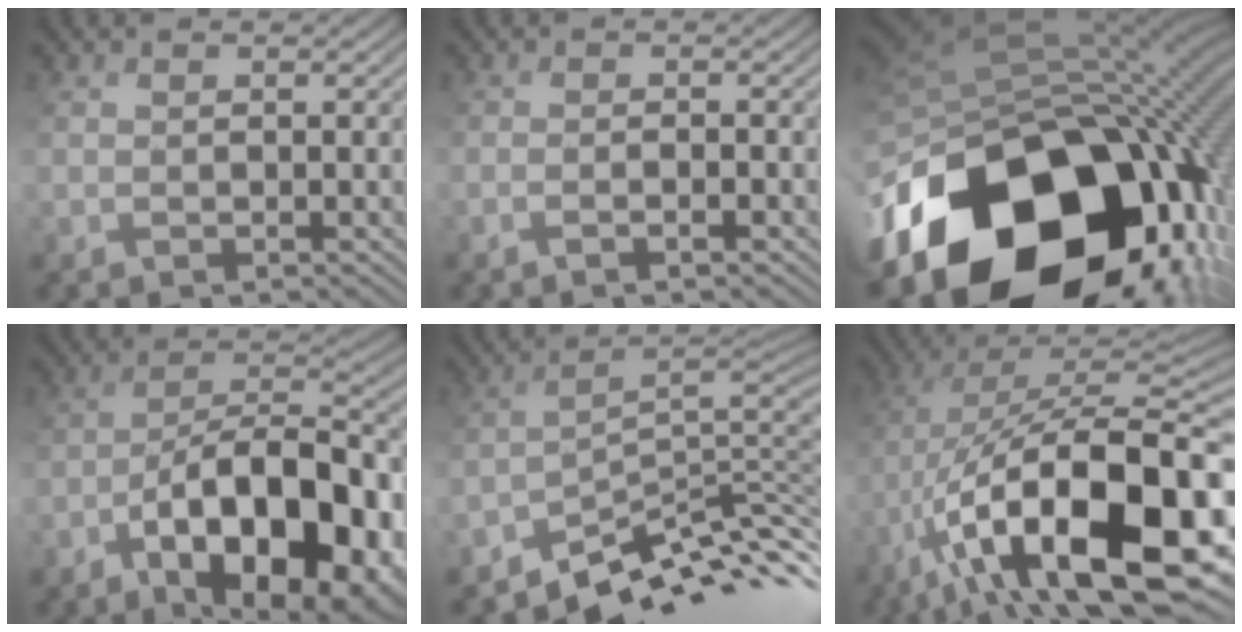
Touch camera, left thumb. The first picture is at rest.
{"total": 1.7, "force": [-1.2, 0.2, 1.3], "torque": [-0.025, 0.008, -0.027]}
{"total": 20.7, "force": [-8.2, 15.2, 11.5], "torque": [-0.256, -0.048, -0.101]}
{"total": 17.1, "force": [-8.2, 7.8, 12.9], "torque": [-0.188, -0.007, -0.117]}
{"total": 7.9, "force": [-5.4, 2.2, 5.4], "torque": [-0.092, 0.004, -0.088]}
{"total": 18.2, "force": [-5.5, 8.3, 15.2], "torque": [-0.266, -0.007, -0.083]}